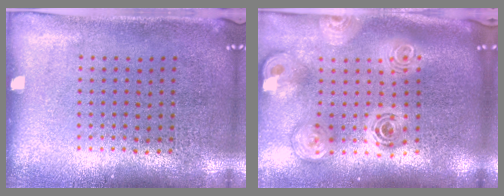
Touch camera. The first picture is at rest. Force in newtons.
{"total": 2.8, "press": 1.9, "slide": 2.0}